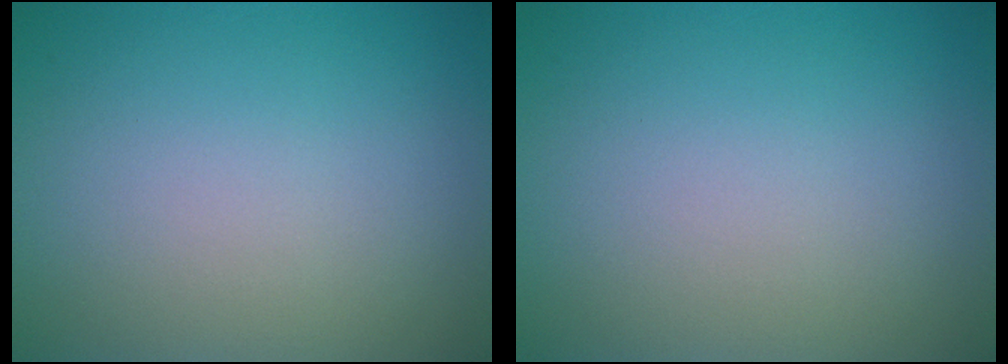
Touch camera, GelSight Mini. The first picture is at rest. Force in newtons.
{"total": 0.0}